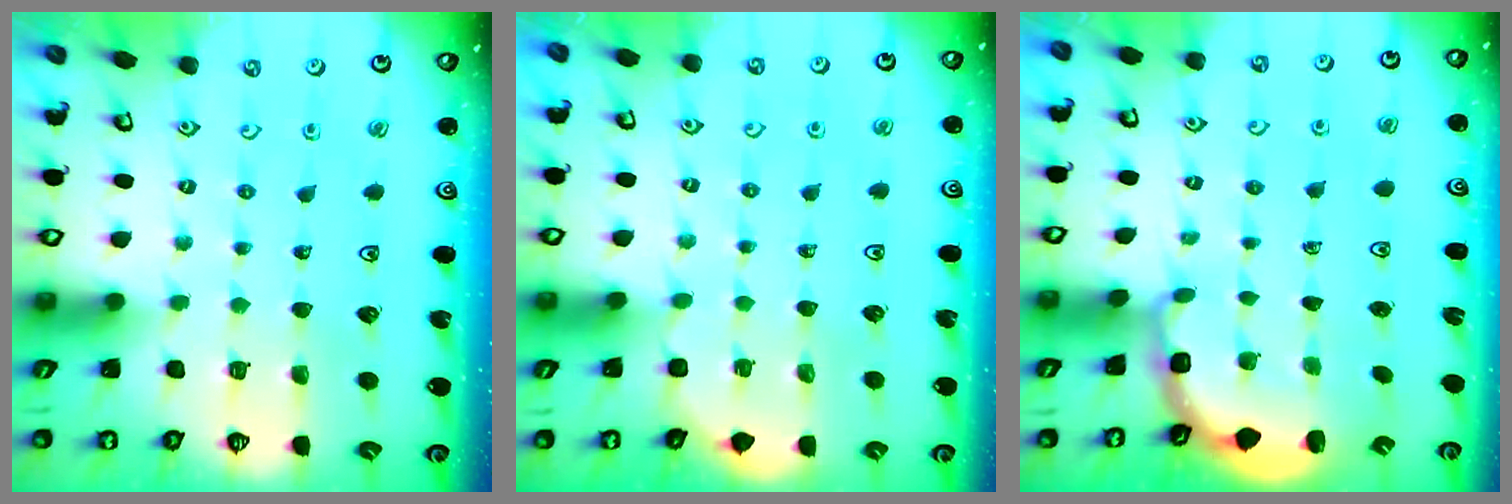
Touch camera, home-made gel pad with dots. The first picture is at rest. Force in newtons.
{"total": 2.7, "press": 2.7, "slide": 0.3}
{"total": 2.8, "press": 2.5, "slide": 1.4}